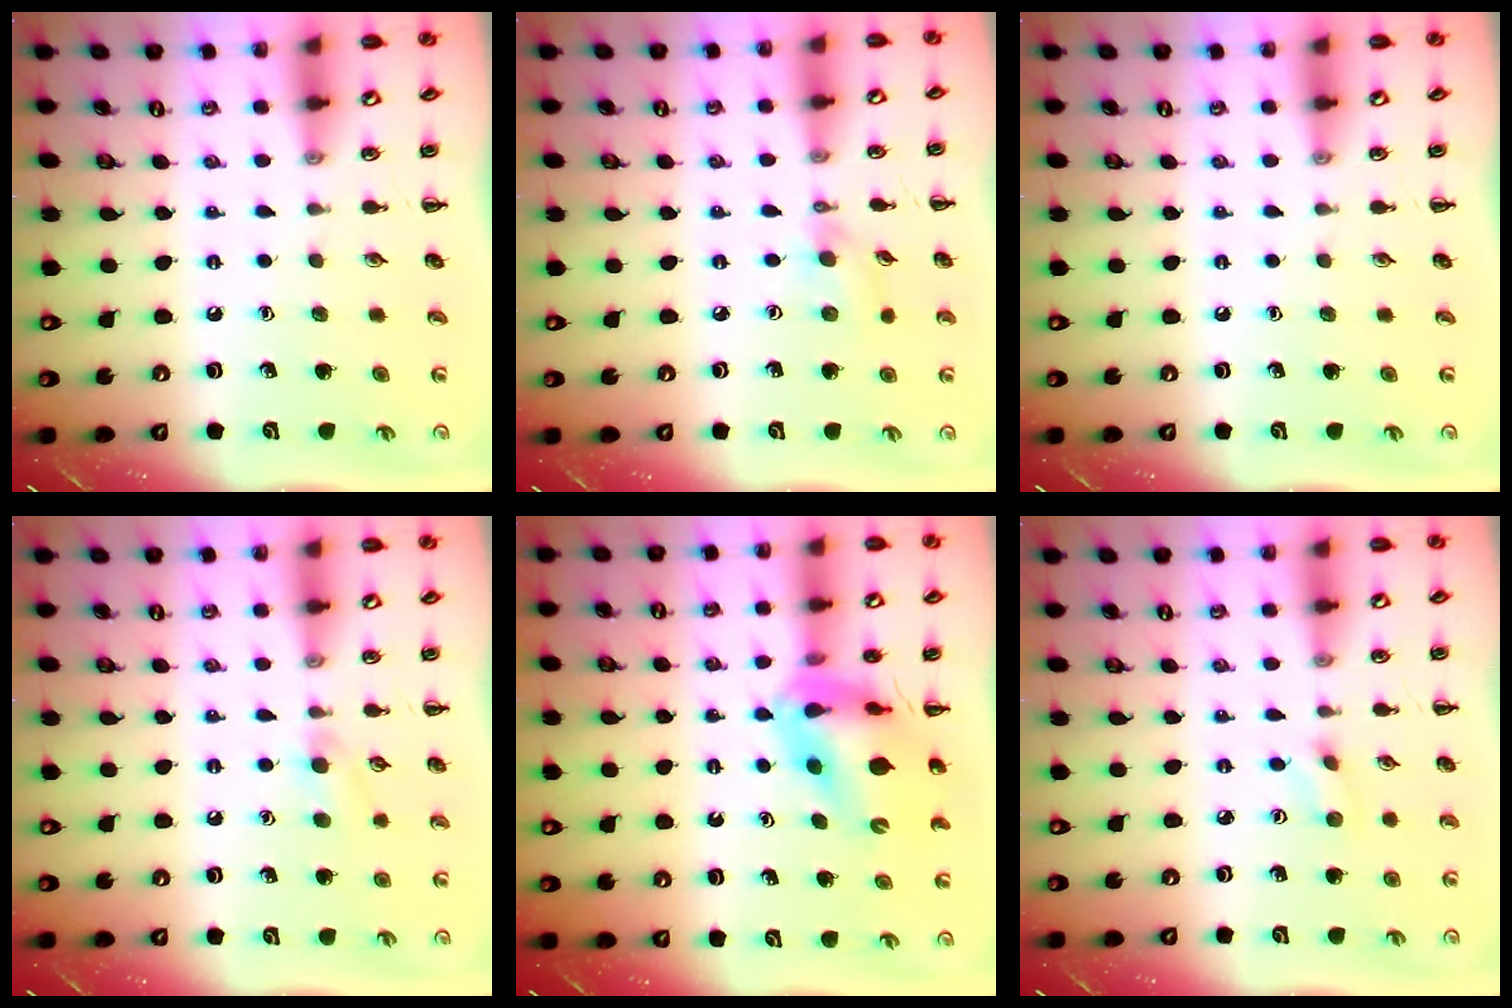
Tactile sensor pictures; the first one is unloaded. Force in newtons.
{"total": 3.8, "press": 3.5, "slide": 1.3}
{"total": 0.0}
{"total": 6.1, "press": 5.7, "slide": 2.0}
{"total": 10.4, "press": 9.8, "slide": 3.3}
{"total": 2.5, "press": 2.4, "slide": 0.9}